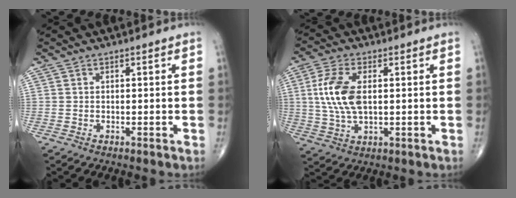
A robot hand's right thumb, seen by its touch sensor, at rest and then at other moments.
{"total": 10.1, "force": [1.3, 5.2, 8.6], "torque": [-0.192, 0.000, 0.028]}